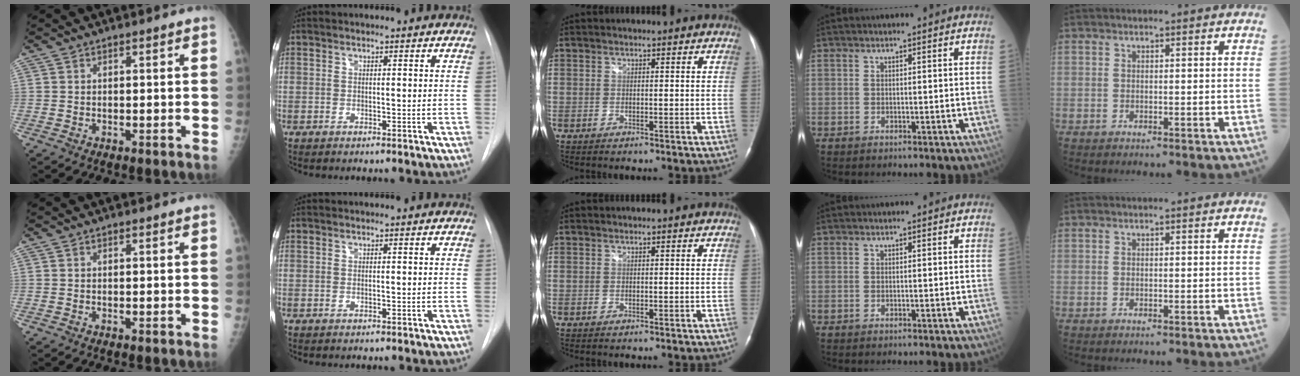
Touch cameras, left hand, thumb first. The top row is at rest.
{}